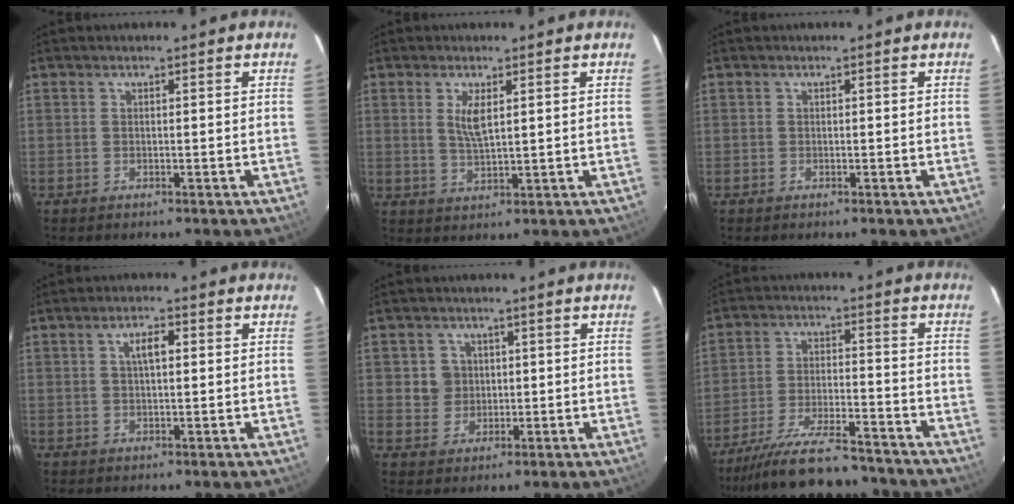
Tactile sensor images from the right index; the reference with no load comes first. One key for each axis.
{"total": 4.0, "fx": 1.4, "fy": 1.2, "fz": 3.6, "tx": -0.070, "ty": -0.003, "tz": 0.028}
{"total": 0.0}
{"total": 3.4, "fx": 0.9, "fy": 1.3, "fz": 3.0, "tx": -0.056, "ty": 0.010, "tz": 0.017}
{"total": 4.3, "fx": 0.7, "fy": 4.2, "fz": 0.6, "tx": -0.002, "ty": 0.016, "tz": 0.016}
{"total": 18.0, "fx": -16.2, "fy": 3.5, "fz": 7.1, "tx": -0.148, "ty": -0.019, "tz": -0.247}